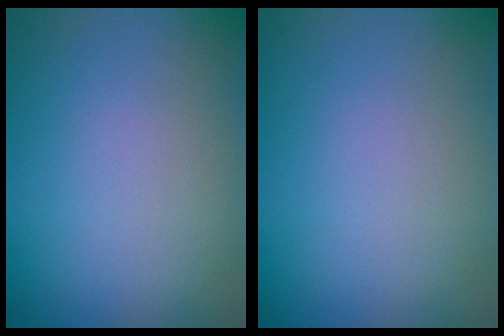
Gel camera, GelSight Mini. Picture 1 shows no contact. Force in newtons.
{"total": 0.0}